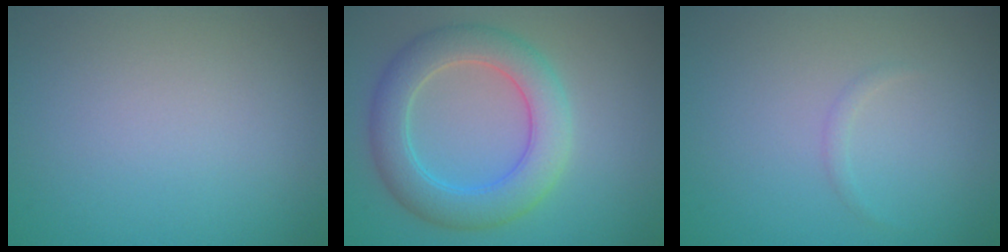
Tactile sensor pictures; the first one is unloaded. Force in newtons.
{"total": 6.0, "press": 6.0, "slide": 0.5}
{"total": 0.6, "press": 0.6, "slide": 0.0}